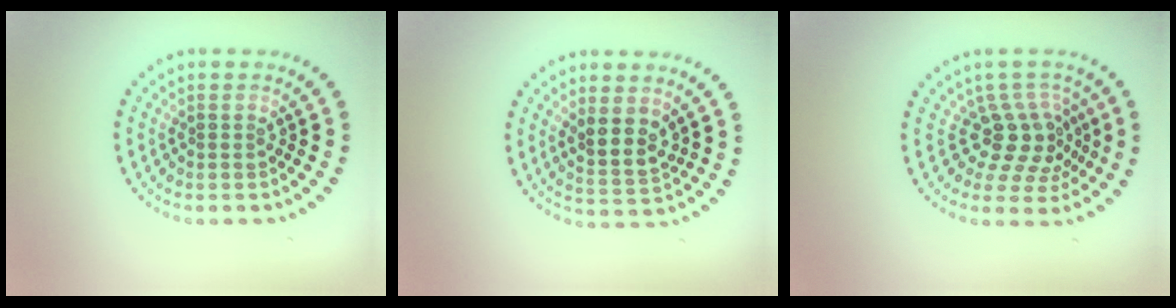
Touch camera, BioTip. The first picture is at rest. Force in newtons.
{"total": 3.0, "press": 2.6, "slide": 1.4}
{"total": 4.0, "press": 3.0, "slide": 2.6}